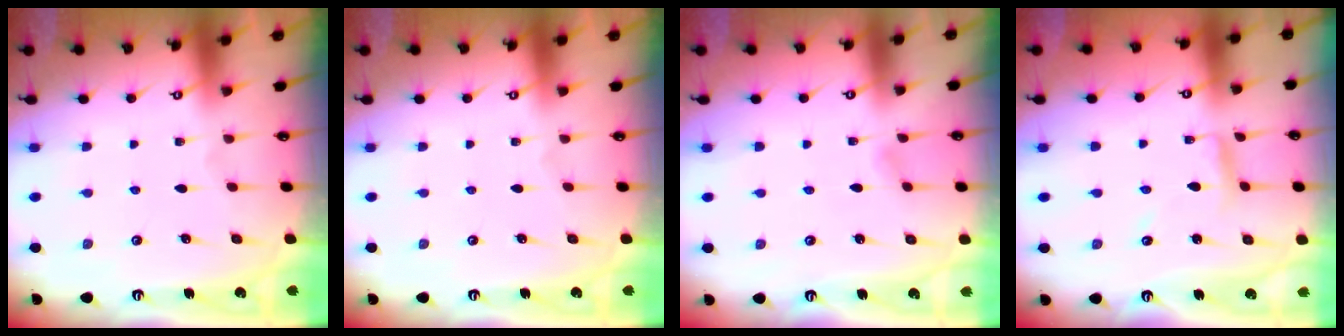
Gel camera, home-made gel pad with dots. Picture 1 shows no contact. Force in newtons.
{"total": 0.0}
{"total": 2.8, "press": 2.8, "slide": 0.3}
{"total": 5.1, "press": 5.1, "slide": 0.4}